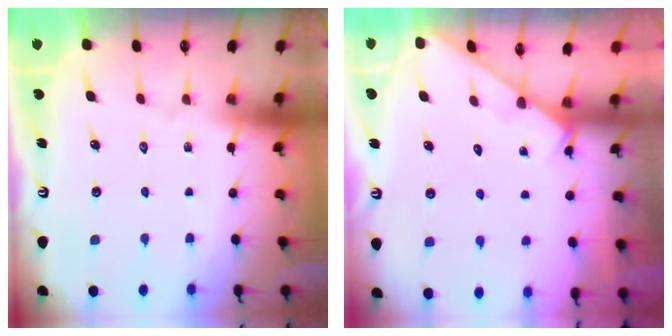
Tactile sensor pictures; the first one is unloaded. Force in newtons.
{"total": 2.8, "press": 2.8, "slide": 0.2}